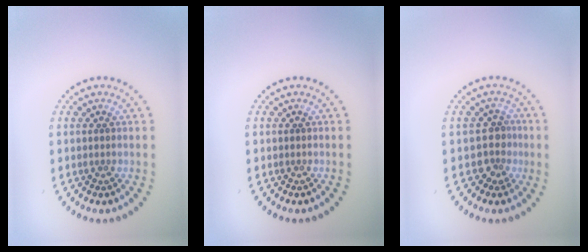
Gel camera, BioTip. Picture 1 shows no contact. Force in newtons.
{"total": 0.0}
{"total": 2.3, "press": 1.7, "slide": 1.6}